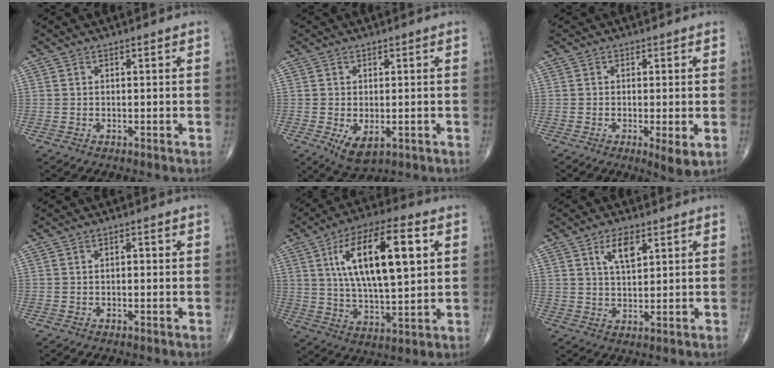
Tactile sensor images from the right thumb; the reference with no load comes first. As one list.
[{"total": 4.9, "force": [-1.4, 2.6, 4.0], "torque": [-0.067, -0.012, -0.014]}, {"total": 3.7, "force": [-0.8, 0.8, 3.5], "torque": [-0.061, -0.014, -0.018]}, {"total": 1.2, "force": [0.1, 0.6, 1.0], "torque": [-0.013, 0.002, -0.001]}, {"total": 19.9, "force": [5.6, 7.3, 17.6], "torque": [-0.292, -0.001, 0.095]}, {"total": 5.5, "force": [2.7, 2.3, 4.3], "torque": [-0.069, -0.012, 0.050]}]